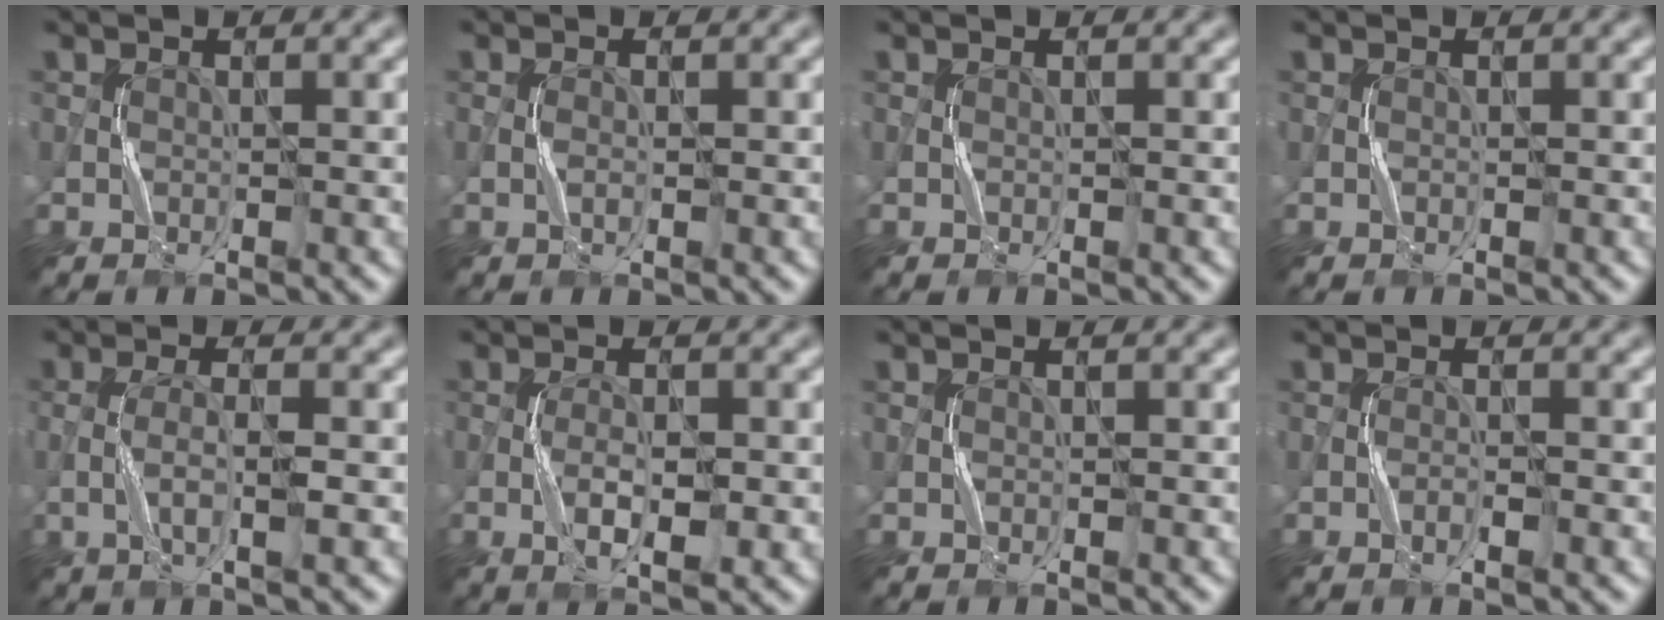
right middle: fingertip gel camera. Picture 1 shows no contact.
{"total": 0.6, "force": [-0.1, 0.2, 0.6], "torque": [-0.017, -0.001, -0.003]}
{"total": 0.0}
{"total": 0.0}
{"total": 3.0, "force": [-0.5, 0.6, 2.9], "torque": [-0.061, 0.000, -0.013]}
{"total": 3.2, "force": [-0.7, 1.0, 3.0], "torque": [-0.061, -0.003, -0.011]}
{"total": 0.0}
{"total": 1.0, "force": [-0.5, 0.1, 0.8], "torque": [-0.015, 0.001, -0.009]}